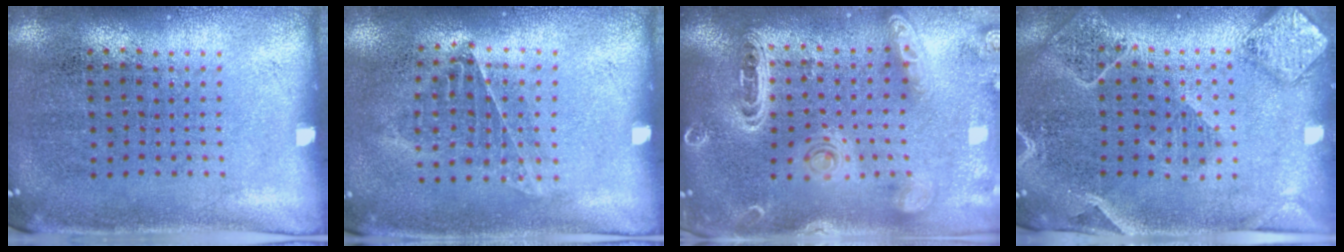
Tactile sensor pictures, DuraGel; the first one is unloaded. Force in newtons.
{"total": 0.9, "press": 0.9, "slide": 0.3}
{"total": 2.2, "press": 2.1, "slide": 0.7}
{"total": 2.3, "press": 2.1, "slide": 1.0}